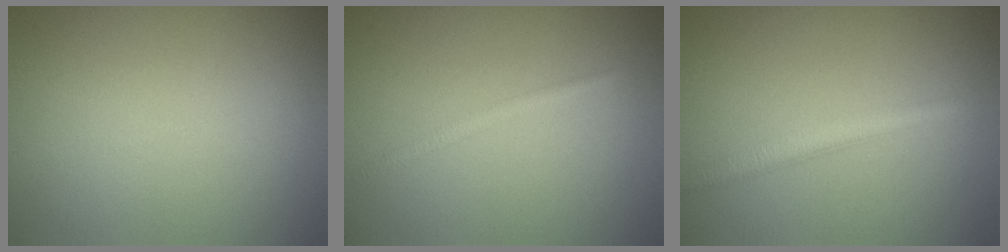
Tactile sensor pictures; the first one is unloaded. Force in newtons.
{"total": 0.9, "press": 0.9, "slide": 0.1}
{"total": 2.5, "press": 2.5, "slide": 0.0}